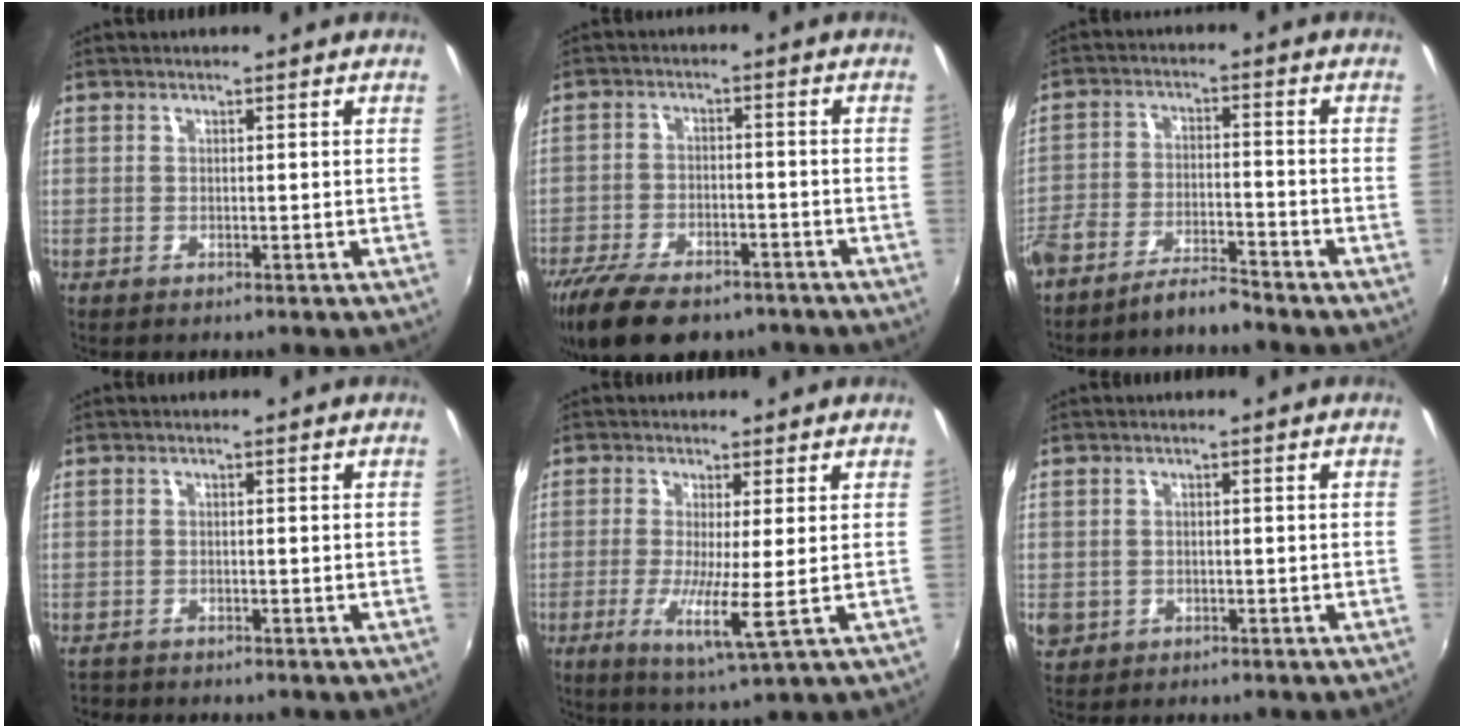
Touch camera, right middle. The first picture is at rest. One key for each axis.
{"total": 16.6, "fx": -12.2, "fy": 7.0, "fz": 8.8, "tx": -0.196, "ty": -0.035, "tz": -0.195}
{"total": 6.0, "fx": -5.5, "fy": 0.7, "fz": 2.3, "tx": -0.062, "ty": 0.003, "tz": -0.104}
{"total": 1.6, "fx": -1.5, "fy": 0.5, "fz": 0.2, "tx": -0.008, "ty": -0.005, "tz": -0.025}
{"total": 6.6, "fx": -0.9, "fy": -0.5, "fz": 6.6, "tx": -0.135, "ty": -0.021, "tz": -0.021}
{"total": 4.3, "fx": -0.8, "fy": 3.9, "fz": 1.7, "tx": -0.040, "ty": -0.003, "tz": -0.009}